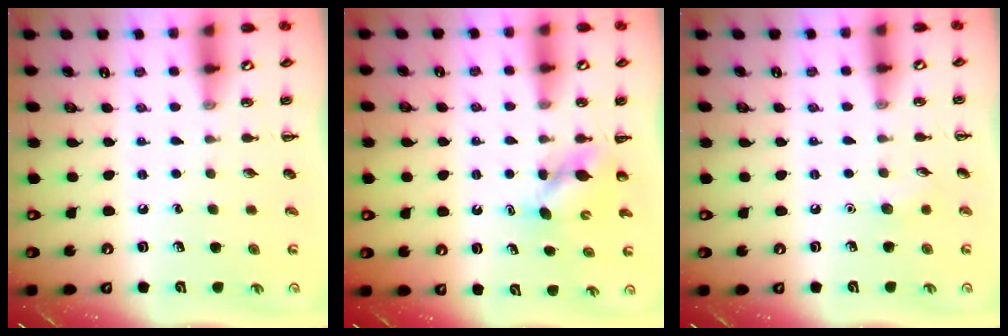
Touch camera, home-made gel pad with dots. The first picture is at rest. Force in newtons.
{"total": 4.7, "press": 4.6, "slide": 1.0}
{"total": 4.8, "press": 4.6, "slide": 1.3}